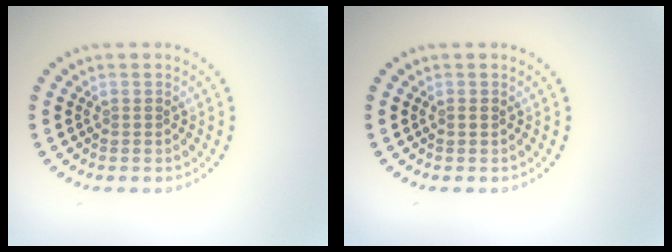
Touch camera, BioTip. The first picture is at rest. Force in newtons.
{"total": 0.7, "press": 0.7, "slide": 0.1}